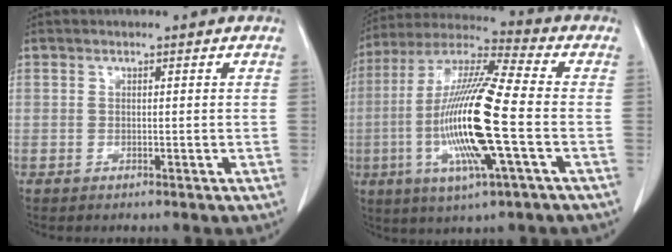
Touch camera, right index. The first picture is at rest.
{"total": 18.5, "force": [-3.6, 1.0, 18.1], "torque": [-0.372, -0.012, -0.074]}